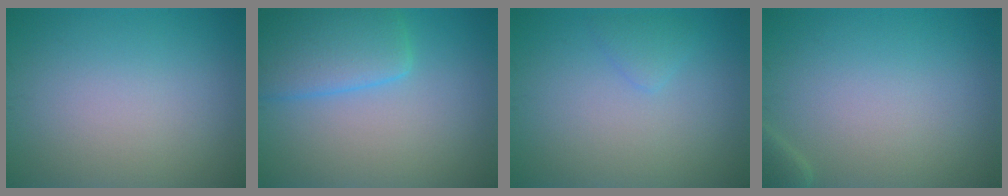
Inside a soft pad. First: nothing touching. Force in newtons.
{"total": 5.1, "press": 5.1, "slide": 0.2}
{"total": 1.2, "press": 1.1, "slide": 0.1}
{"total": 1.1, "press": 1.1, "slide": 0.1}